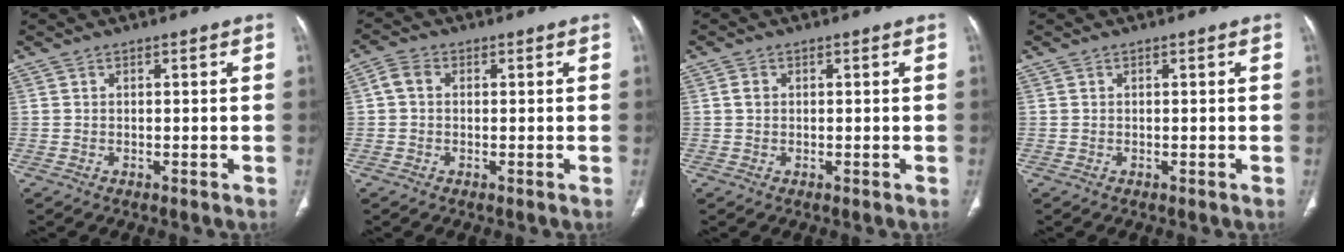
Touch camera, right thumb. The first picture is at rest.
{"total": 2.9, "force": [0.3, 2.2, 1.8], "torque": [-0.036, 0.009, 0.001]}
{"total": 1.4, "force": [0.2, 1.1, 0.8], "torque": [-0.013, 0.002, 0.004]}
{"total": 0.0}